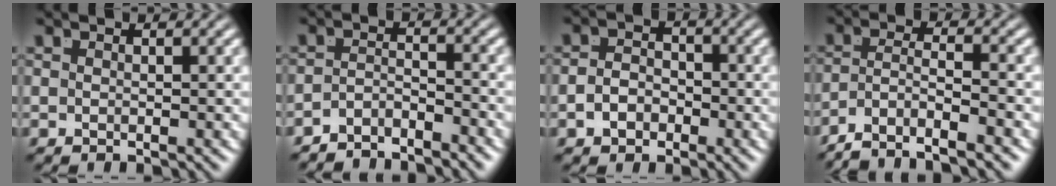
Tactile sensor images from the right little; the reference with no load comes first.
{"total": 3.4, "force": [-3.3, 0.3, 0.7], "torque": [-0.001, -0.012, -0.055]}
{"total": 2.7, "force": [-1.4, 2.0, 1.2], "torque": [-0.018, -0.010, -0.023]}
{"total": 6.4, "force": [-4.6, 3.3, 3.0], "torque": [-0.062, -0.025, -0.075]}